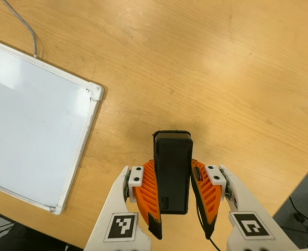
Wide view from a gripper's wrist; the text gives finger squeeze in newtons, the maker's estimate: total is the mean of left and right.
{"total": 5.7, "left": 3.7, "right": 7.8}